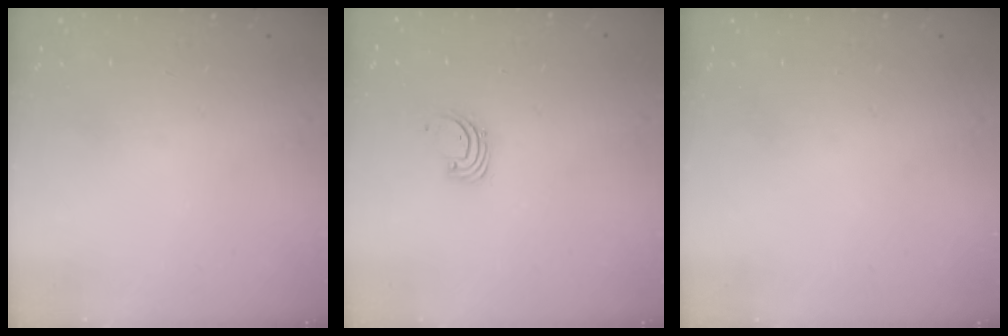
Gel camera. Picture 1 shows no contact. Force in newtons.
{"total": 1.4, "press": 1.4, "slide": 0.1}
{"total": 0.0}